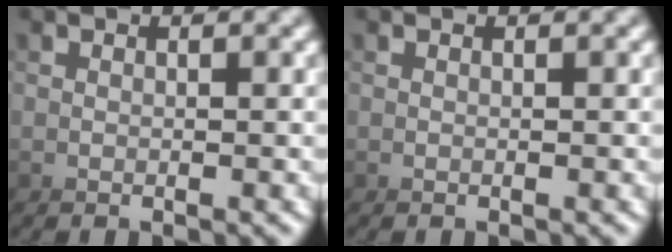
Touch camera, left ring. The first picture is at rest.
{"total": 0.0}